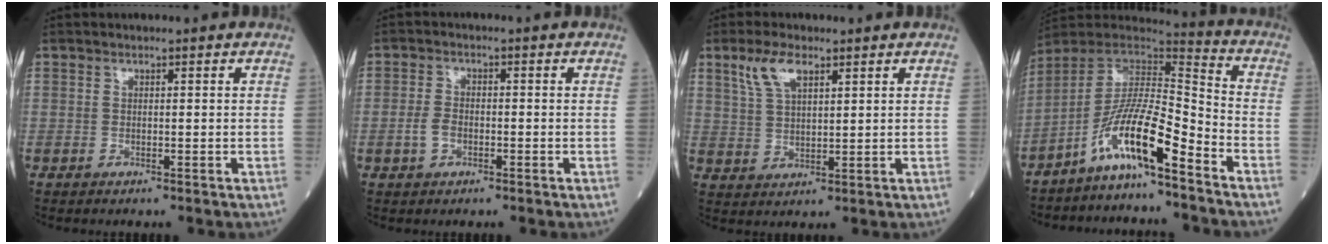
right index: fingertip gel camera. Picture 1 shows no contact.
{"total": 2.8, "force": [-1.0, 1.7, 1.9], "torque": [-0.044, 0.004, -0.021]}
{"total": 5.9, "force": [3.5, 2.1, 4.2], "torque": [-0.094, 0.011, 0.074]}
{"total": 12.2, "force": [-7.6, 0.9, 9.5], "torque": [-0.178, 0.010, -0.143]}